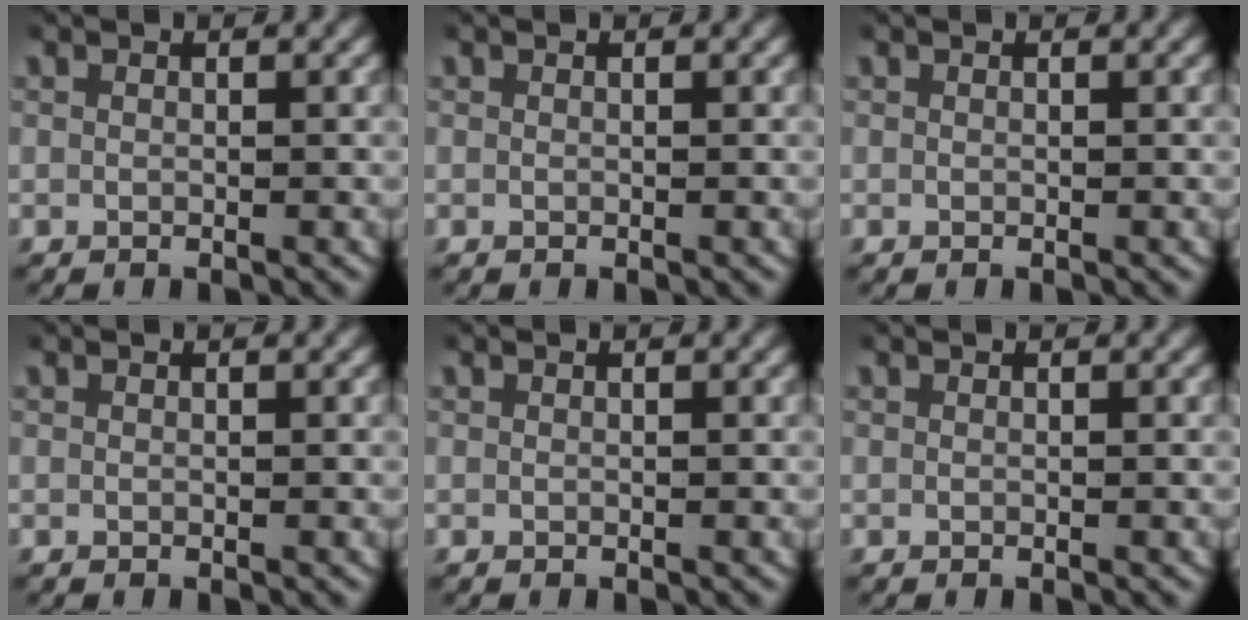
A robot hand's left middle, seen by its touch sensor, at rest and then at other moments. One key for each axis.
{"total": 0.0}
{"total": 0.0}
{"total": 0.0}
{"total": 0.0}
{"total": 0.0}